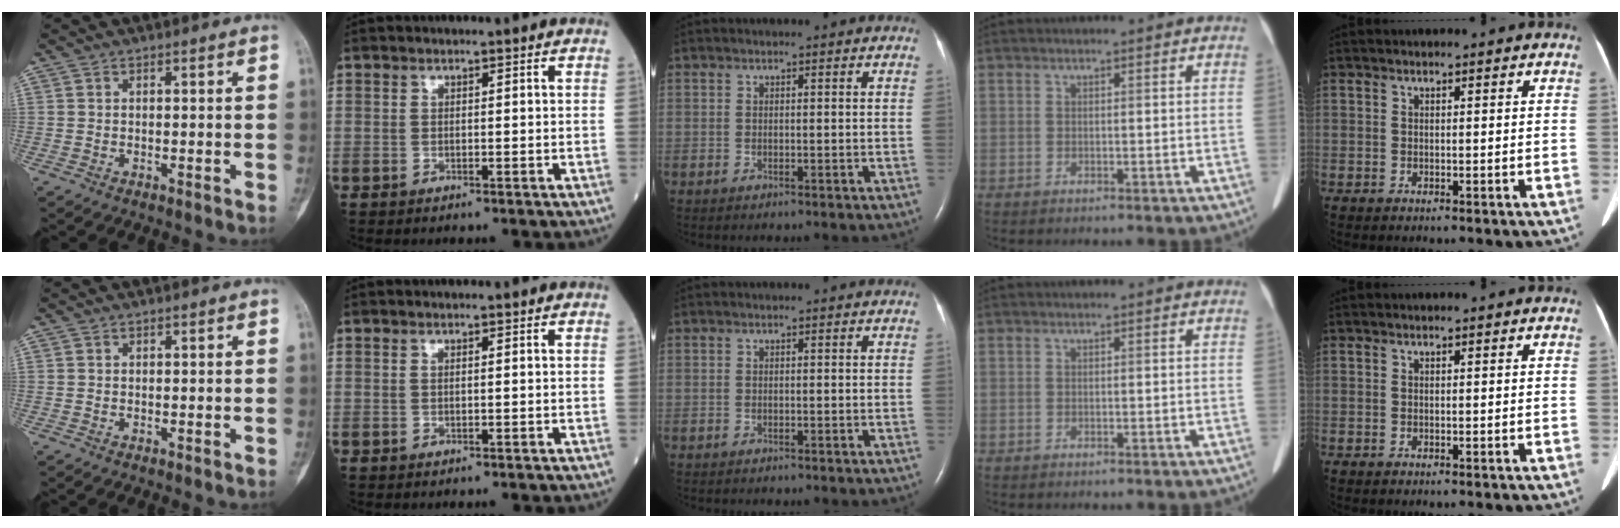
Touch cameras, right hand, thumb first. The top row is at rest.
{}